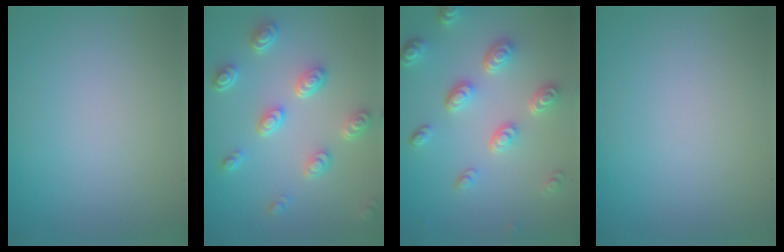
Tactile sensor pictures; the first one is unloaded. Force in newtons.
{"total": 4.6, "press": 3.6, "slide": 2.9}
{"total": 4.7, "press": 3.6, "slide": 3.1}
{"total": 0.0}